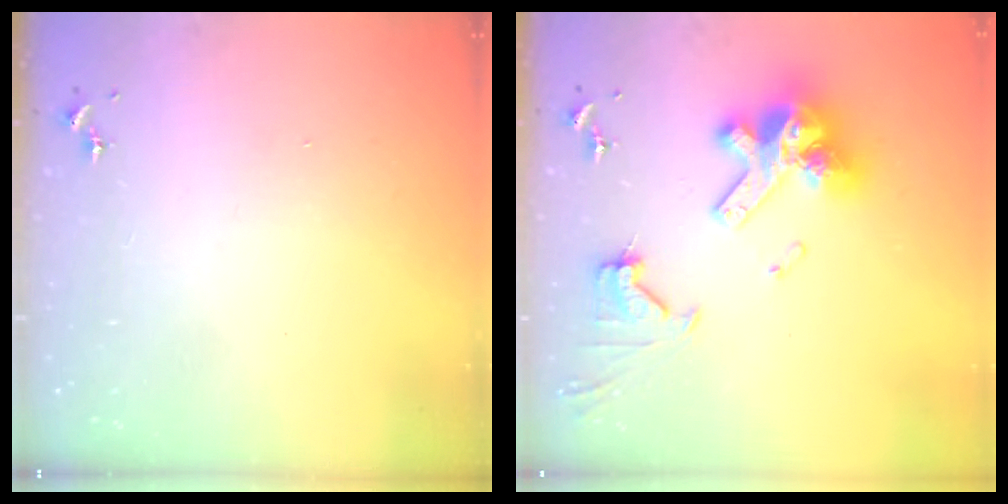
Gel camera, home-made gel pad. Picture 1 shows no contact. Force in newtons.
{"total": 18.7, "press": 18.6, "slide": 2.0}